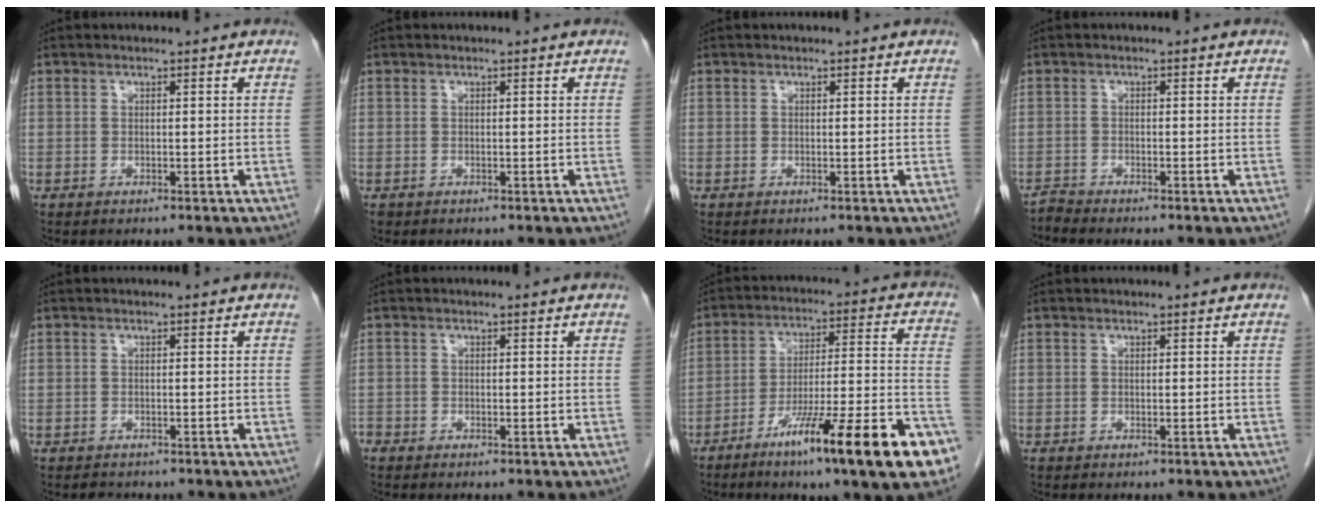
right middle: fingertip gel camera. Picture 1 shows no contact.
{"total": 0.5, "force": [-0.4, 0.3, 0.1], "torque": [-0.011, 0.001, -0.007]}
{"total": 0.0}
{"total": 1.5, "force": [-1.4, -0.3, -0.4], "torque": [0.009, -0.008, -0.029]}
{"total": 1.3, "force": [-1.2, 0.5, 0.1], "torque": [-0.009, -0.002, -0.018]}
{"total": 1.0, "force": [-0.9, 0.5, 0.2], "torque": [-0.004, 0.000, -0.018]}
{"total": 20.7, "force": [-11.9, 1.0, 16.9], "torque": [-0.205, -0.012, -0.188]}
{"total": 0.0}